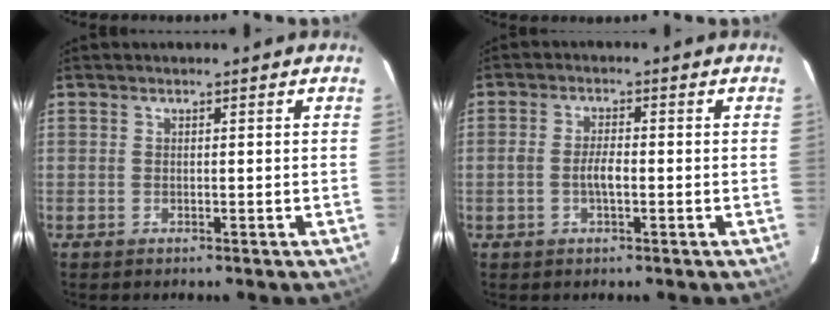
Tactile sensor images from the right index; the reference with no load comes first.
{"total": 3.2, "force": [-0.8, 1.1, 2.9], "torque": [-0.059, 0.003, -0.015]}